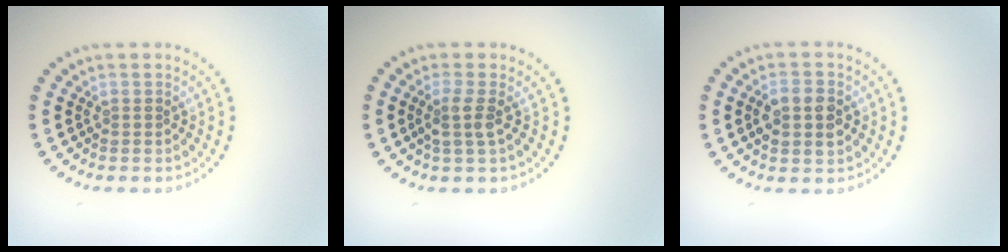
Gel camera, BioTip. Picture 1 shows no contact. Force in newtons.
{"total": 2.0, "press": 1.5, "slide": 1.2}
{"total": 3.5, "press": 3.5, "slide": 0.1}